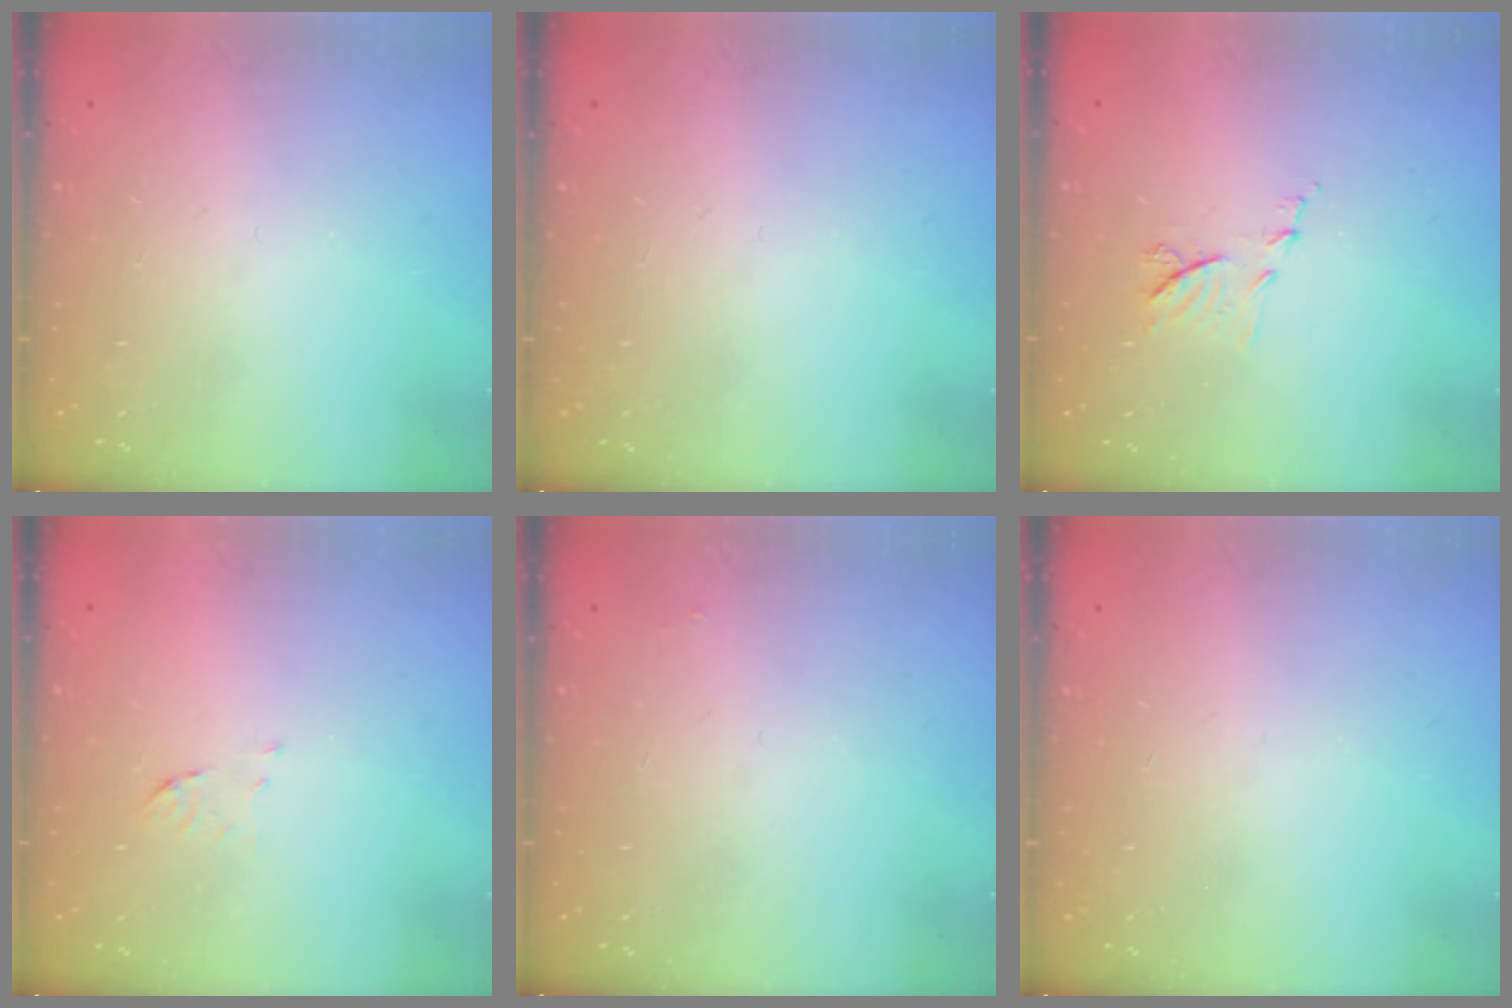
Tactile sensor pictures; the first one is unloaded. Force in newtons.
{"total": 0.0}
{"total": 6.9, "press": 6.9, "slide": 0.5}
{"total": 5.3, "press": 5.2, "slide": 0.5}
{"total": 1.9, "press": 1.9, "slide": 0.3}
{"total": 0.0}